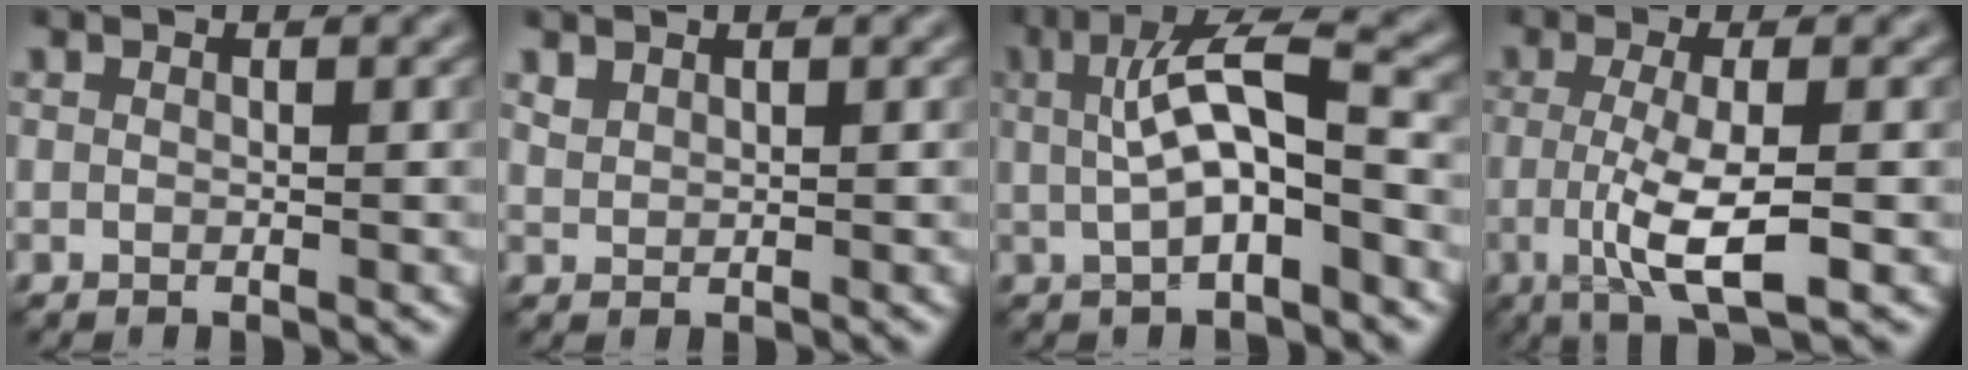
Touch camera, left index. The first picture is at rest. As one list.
[{"total": 0.9, "force": [0.9, 0.3, 0.2], "torque": [-0.009, 0.000, 0.024]}, {"total": 6.7, "force": [0.4, 1.9, 6.4], "torque": [-0.107, 0.012, 0.002]}, {"total": 5.7, "force": [-1.1, 1.3, 5.4], "torque": [-0.102, -0.011, -0.018]}]